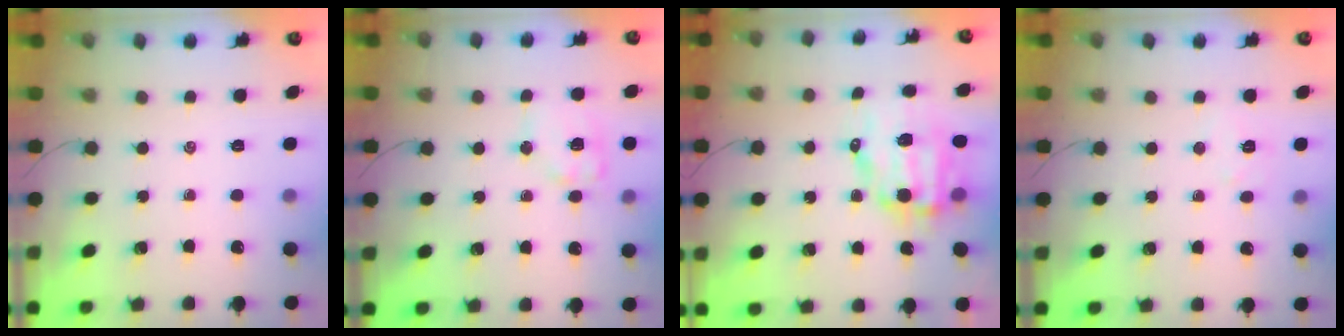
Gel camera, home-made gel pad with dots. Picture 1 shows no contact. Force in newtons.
{"total": 10.1, "press": 10.0, "slide": 1.5}
{"total": 10.9, "press": 10.6, "slide": 2.3}
{"total": 4.0, "press": 3.9, "slide": 0.9}